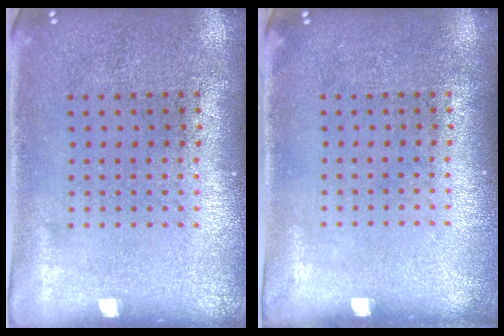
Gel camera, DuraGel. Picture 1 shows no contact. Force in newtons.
{"total": 0.0}